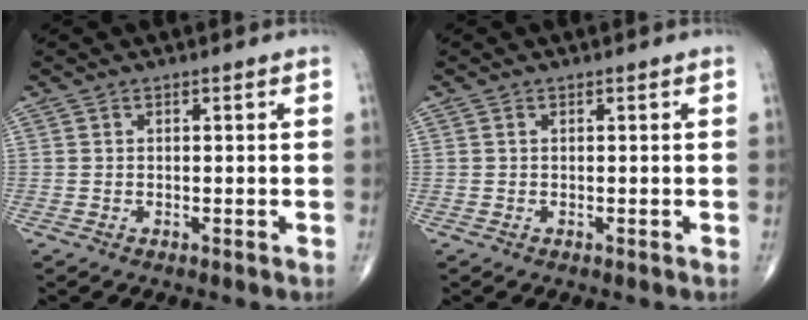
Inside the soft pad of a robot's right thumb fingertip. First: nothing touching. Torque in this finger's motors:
{"motor_torque": [0.10, -0.36, 0.12, 0.14, 0.00]}